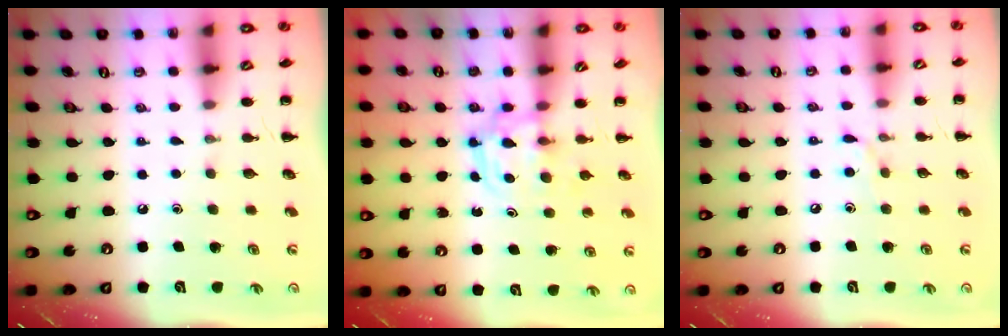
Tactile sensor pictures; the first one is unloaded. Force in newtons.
{"total": 3.8, "press": 3.8, "slide": 0.6}
{"total": 5.1, "press": 4.9, "slide": 1.6}